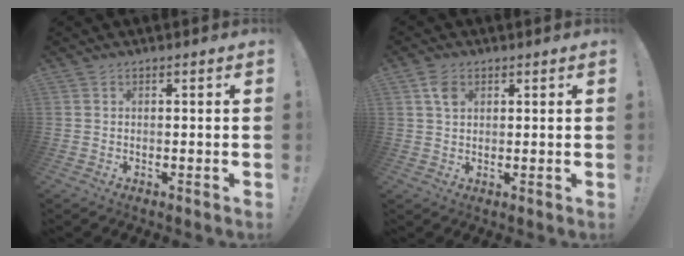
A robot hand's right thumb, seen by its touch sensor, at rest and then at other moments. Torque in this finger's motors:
{"motor_torque": [0.01, 0.09, 0.15, 0.34, 0.15]}